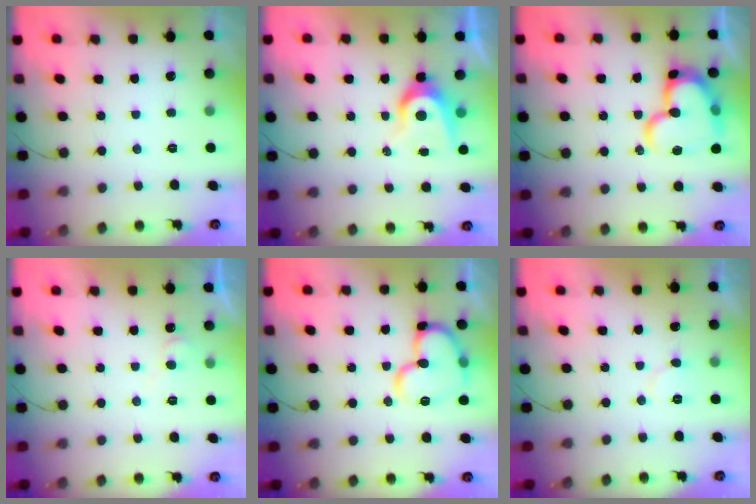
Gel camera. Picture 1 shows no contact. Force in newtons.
{"total": 7.4, "press": 7.4, "slide": 0.7}
{"total": 20.0, "press": 19.9, "slide": 2.1}
{"total": 4.3, "press": 4.2, "slide": 0.5}
{"total": 15.5, "press": 15.4, "slide": 1.6}
{"total": 4.8, "press": 4.7, "slide": 0.4}